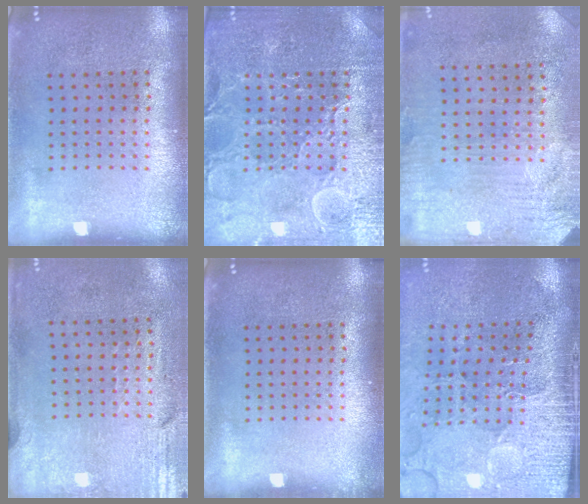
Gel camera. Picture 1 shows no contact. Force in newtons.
{"total": 3.9, "press": 3.8, "slide": 1.0}
{"total": 3.3, "press": 2.7, "slide": 1.8}
{"total": 2.9, "press": 2.5, "slide": 1.5}
{"total": 0.5, "press": 0.5, "slide": 0.2}
{"total": 3.7, "press": 3.4, "slide": 1.4}